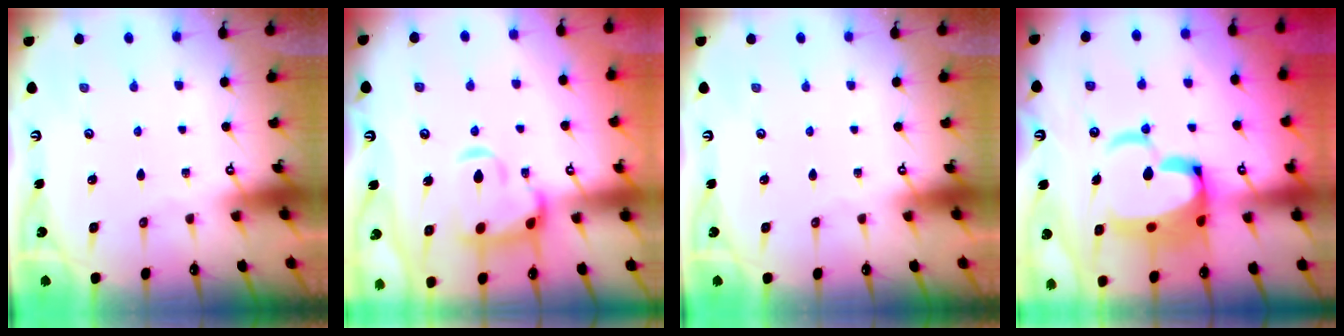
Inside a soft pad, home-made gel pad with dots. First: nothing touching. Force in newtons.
{"total": 6.3, "press": 6.1, "slide": 1.5}
{"total": 0.0}
{"total": 14.2, "press": 14.0, "slide": 1.9}